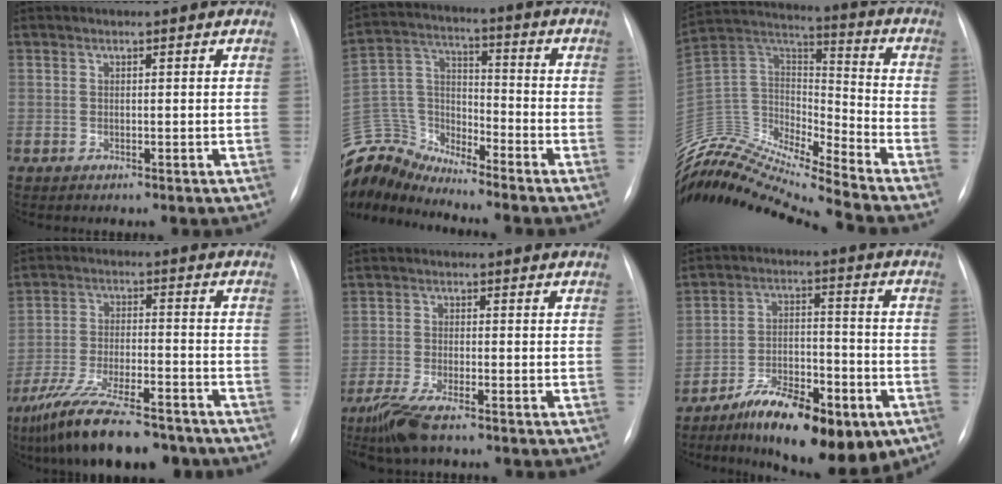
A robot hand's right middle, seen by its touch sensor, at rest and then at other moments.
{"total": 11.8, "force": [-11.7, 1.6, 0.2], "torque": [-0.016, 0.061, -0.232]}
{"total": 18.8, "force": [-18.2, -0.1, 5.0], "torque": [-0.088, 0.049, -0.332]}
{"total": 16.1, "force": [-12.7, 3.7, 9.1], "torque": [-0.161, -0.018, -0.209]}
{"total": 6.2, "force": [-4.6, 1.1, 4.1], "torque": [-0.088, -0.016, -0.081]}
{"total": 16.5, "force": [-9.9, 6.0, 11.7], "torque": [-0.166, 0.012, -0.150]}